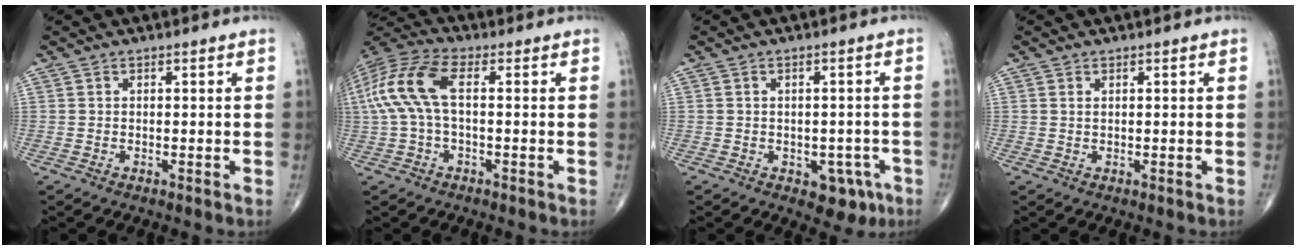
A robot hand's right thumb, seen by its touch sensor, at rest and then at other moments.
{"total": 12.4, "force": [0.9, 5.8, 11.0], "torque": [-0.260, 0.033, 0.013]}
{"total": 5.8, "force": [-2.5, 3.8, 3.6], "torque": [-0.016, 0.012, -0.027]}
{"total": 0.6, "force": [0.2, 0.3, 0.4], "torque": [-0.010, 0.002, 0.004]}